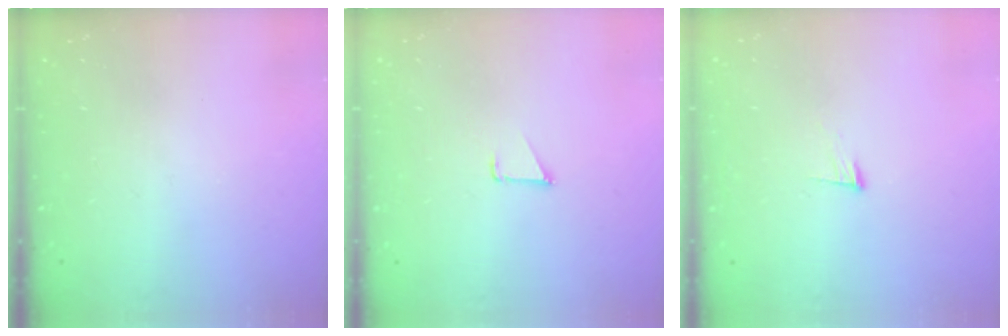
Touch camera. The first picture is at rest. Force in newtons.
{"total": 0.9, "press": 0.9, "slide": 0.1}
{"total": 8.9, "press": 8.8, "slide": 1.6}